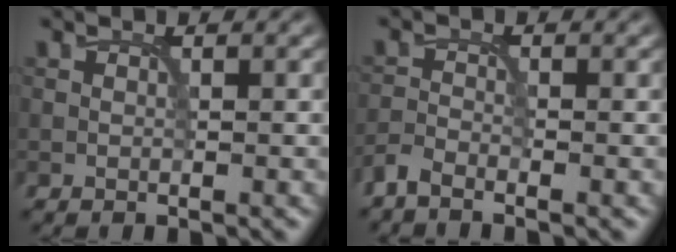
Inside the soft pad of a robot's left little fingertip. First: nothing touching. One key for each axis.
{"total": 1.7, "fx": -1.5, "fy": 0.2, "fz": 0.6, "tx": -0.015, "ty": -0.002, "tz": -0.040}